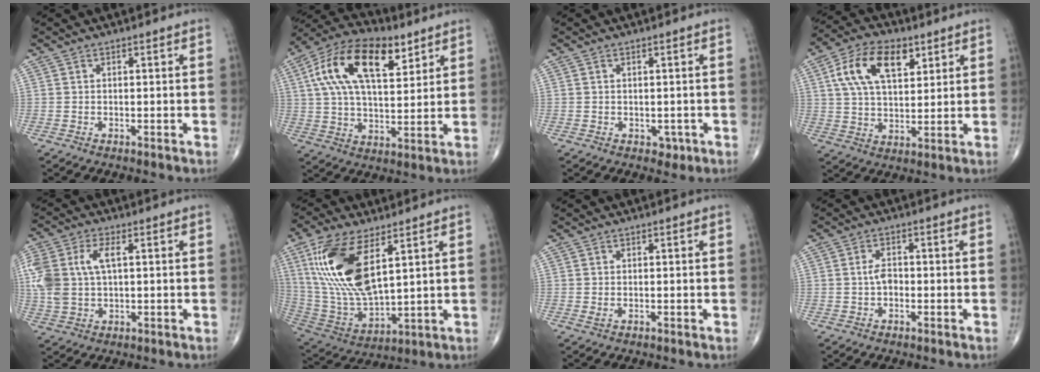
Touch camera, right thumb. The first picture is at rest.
{"total": 18.7, "force": [7.6, 9.2, 14.4], "torque": [-0.247, -0.003, 0.131]}
{"total": 1.5, "force": [-0.3, 1.3, 0.8], "torque": [-0.001, 0.000, 0.001]}
{"total": 13.5, "force": [5.5, 7.3, 9.9], "torque": [-0.167, -0.005, 0.099]}
{"total": 10.0, "force": [1.9, 5.5, 8.1], "torque": [-0.194, 0.013, 0.042]}
{"total": 19.3, "force": [7.2, 8.1, 16.0], "torque": [-0.325, -0.031, 0.149]}
{"total": 0.6, "force": [0.1, 0.3, 0.5], "torque": [-0.012, -0.002, 0.002]}
{"total": 2.4, "force": [-0.3, 1.5, 1.9], "torque": [-0.031, 0.006, -0.009]}